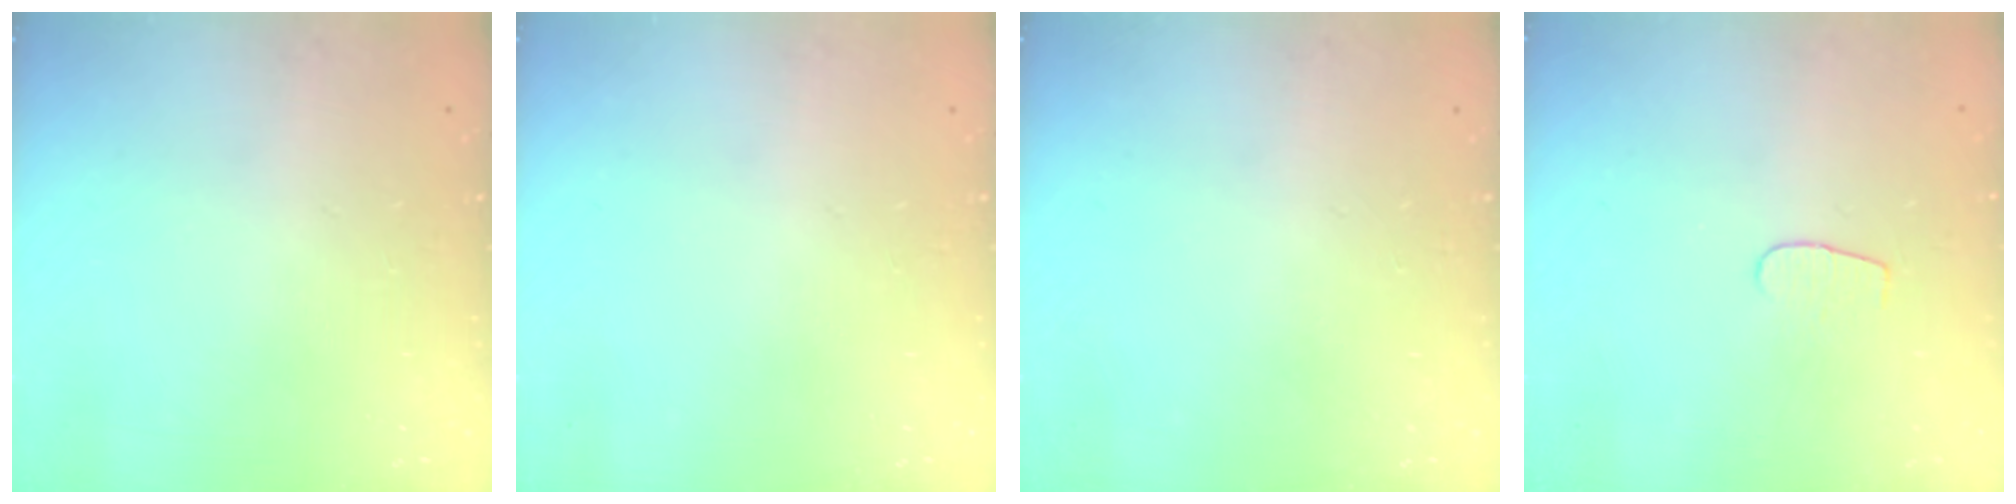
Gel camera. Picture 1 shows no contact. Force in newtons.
{"total": 0.0}
{"total": 0.0}
{"total": 3.2, "press": 3.2, "slide": 0.3}